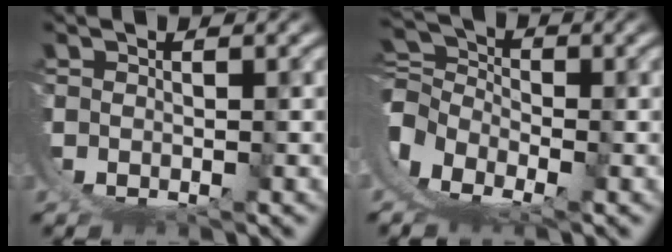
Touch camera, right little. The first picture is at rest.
{"total": 9.1, "force": [-1.6, 7.6, 4.7], "torque": [-0.121, -0.035, -0.031]}